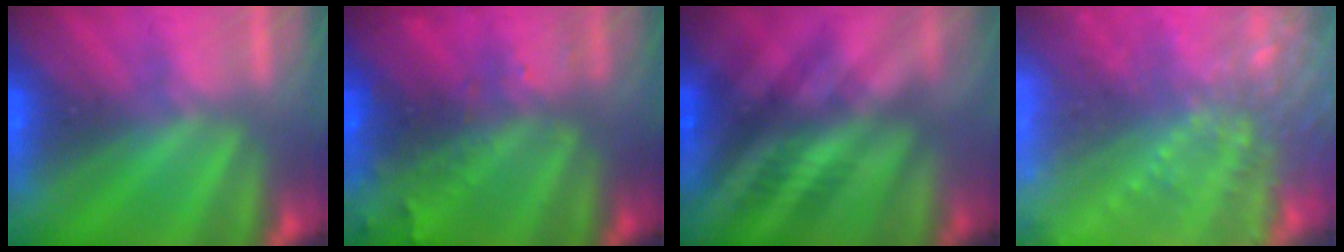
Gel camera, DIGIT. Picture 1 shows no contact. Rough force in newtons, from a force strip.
{"total": 8.8}
{"total": 2.6}
{"total": 6.9}